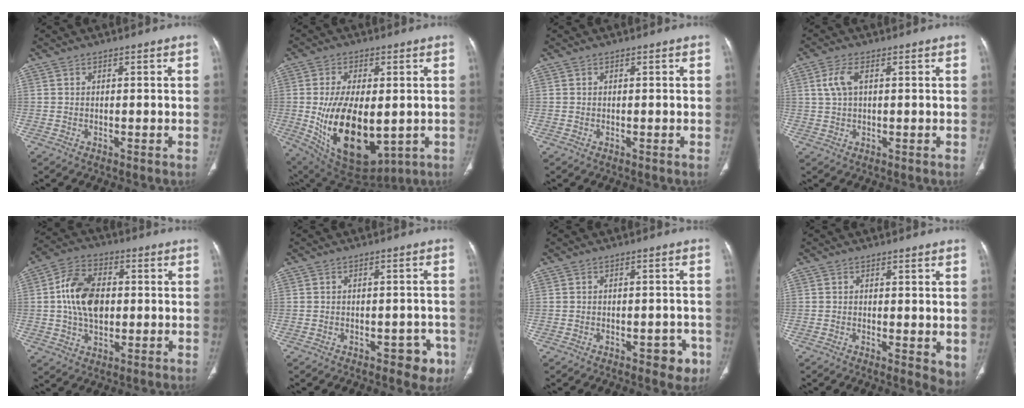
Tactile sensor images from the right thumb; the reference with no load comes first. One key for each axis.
{"total": 19.3, "fx": -2.2, "fy": 10.3, "fz": 16.2, "tx": -0.279, "ty": -0.023, "tz": -0.005}
{"total": 0.0}
{"total": 4.1, "fx": 1.1, "fy": 2.0, "fz": 3.4, "tx": -0.086, "ty": 0.010, "tz": 0.022}
{"total": 12.3, "fx": 0.6, "fy": 8.1, "fz": 9.2, "tx": -0.154, "ty": 0.014, "tz": 0.010}
{"total": 5.6, "fx": -3.0, "fy": 3.2, "fz": 3.4, "tx": -0.012, "ty": 0.015, "tz": -0.036}
{"total": 4.9, "fx": -2.6, "fy": 2.7, "fz": 3.2, "tx": -0.014, "ty": 0.012, "tz": -0.030}
{"total": 4.7, "fx": -0.3, "fy": 2.0, "fz": 4.3, "tx": -0.047, "ty": -0.012, "tz": -0.005}